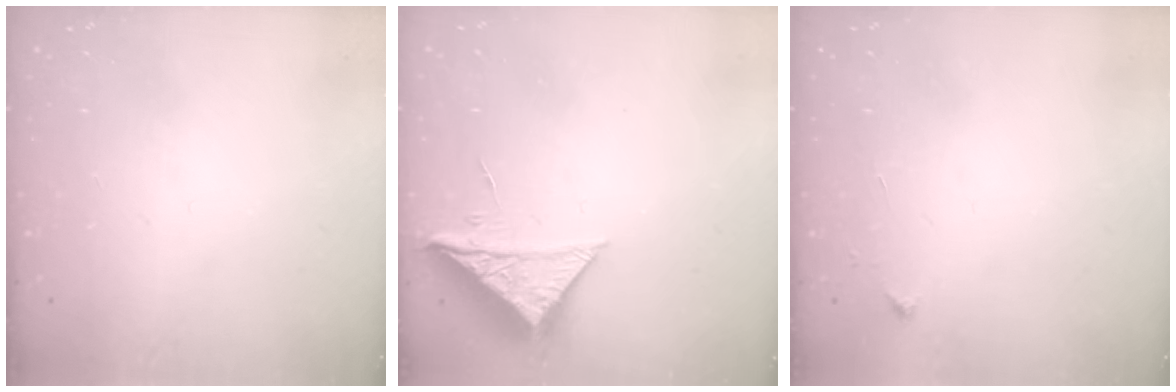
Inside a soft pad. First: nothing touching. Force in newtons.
{"total": 8.6, "press": 8.6, "slide": 0.2}
{"total": 3.9, "press": 3.8, "slide": 0.6}